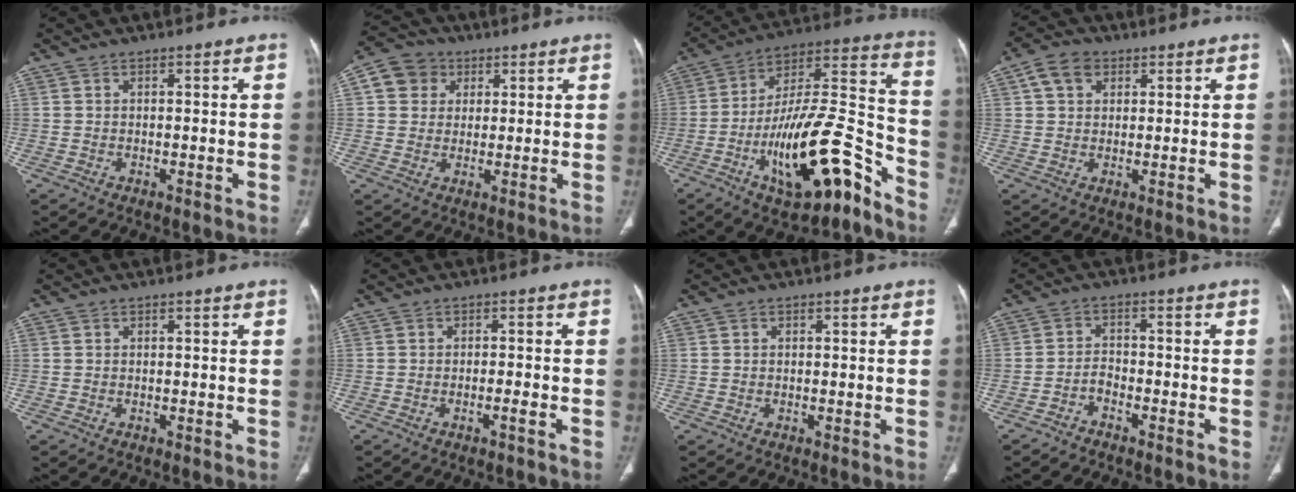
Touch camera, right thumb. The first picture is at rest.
{"total": 7.2, "force": [2.2, 6.5, 2.2], "torque": [-0.019, 0.003, 0.033]}
{"total": 22.7, "force": [-12.5, 7.6, 17.5], "torque": [-0.265, 0.092, -0.206]}
{"total": 5.7, "force": [2.3, 4.2, 3.0], "torque": [-0.040, 0.006, 0.039]}
{"total": 0.0}
{"total": 1.6, "force": [-1.0, 0.0, 1.2], "torque": [-0.024, 0.009, -0.017]}
{"total": 0.0}
{"total": 2.6, "force": [-2.2, 1.1, 1.0], "torque": [-0.016, 0.027, -0.039]}